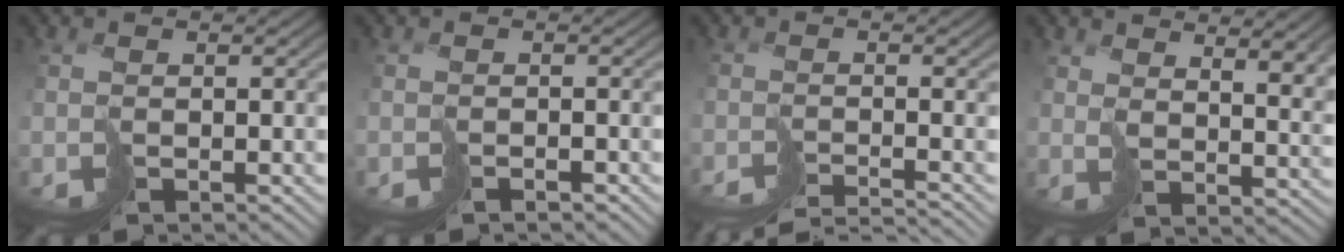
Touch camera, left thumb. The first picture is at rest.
{"total": 1.4, "force": [-1.4, 0.1, -0.2], "torque": [0.013, -0.001, -0.023]}
{"total": 5.7, "force": [-5.4, -0.7, 1.7], "torque": [-0.010, 0.001, -0.079]}
{"total": 6.5, "force": [5.2, 1.8, 3.4], "torque": [-0.068, -0.005, 0.109]}